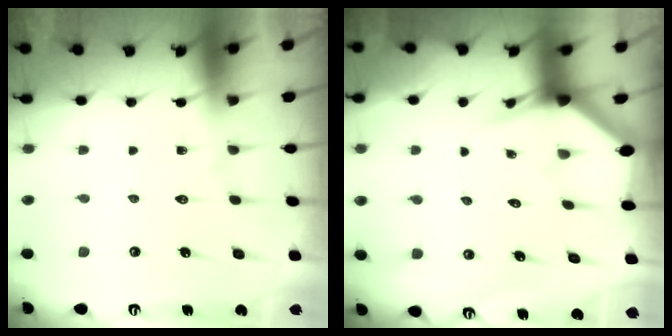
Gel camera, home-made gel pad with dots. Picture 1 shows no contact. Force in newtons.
{"total": 2.8, "press": 2.8, "slide": 0.0}